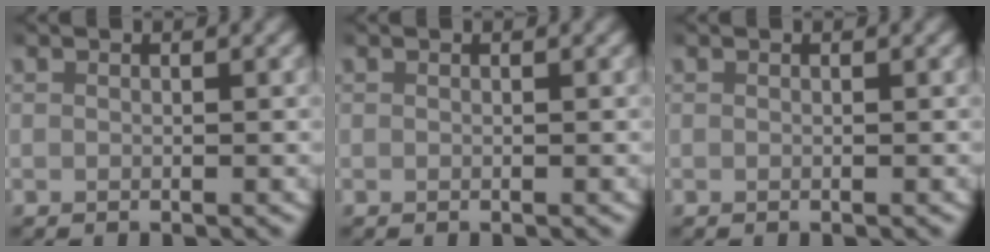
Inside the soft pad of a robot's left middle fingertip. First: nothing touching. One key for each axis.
{"total": 0.0}
{"total": 0.0}